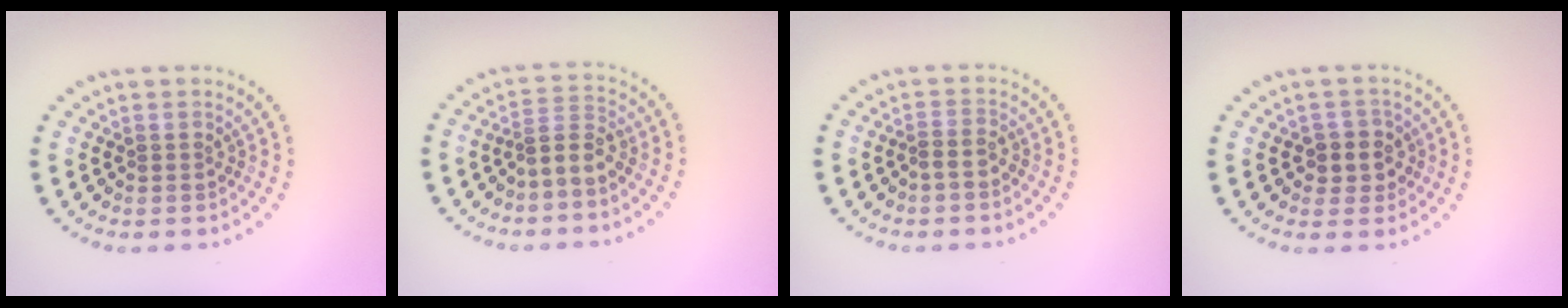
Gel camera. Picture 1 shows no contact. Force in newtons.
{"total": 2.3, "press": 1.8, "slide": 1.4}
{"total": 0.9, "press": 0.7, "slide": 0.7}
{"total": 2.5, "press": 2.2, "slide": 1.1}